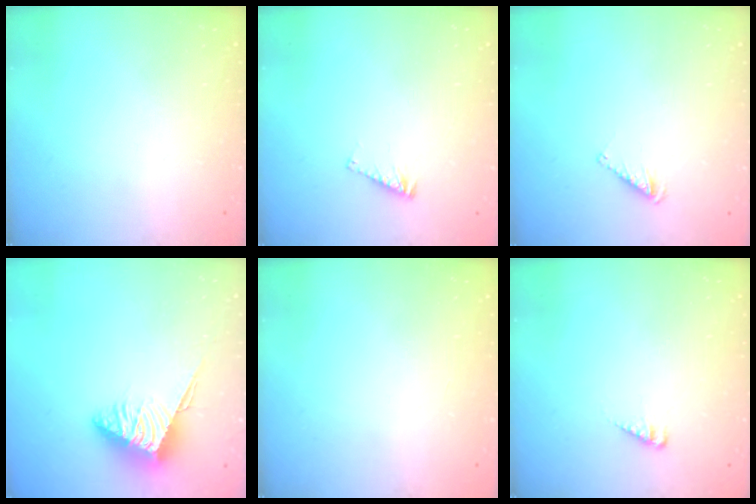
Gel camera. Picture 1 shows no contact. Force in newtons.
{"total": 2.9, "press": 2.9, "slide": 0.4}
{"total": 2.8, "press": 2.8, "slide": 0.5}
{"total": 6.1, "press": 6.1, "slide": 0.5}
{"total": 0.0}
{"total": 3.0, "press": 3.0, "slide": 0.2}